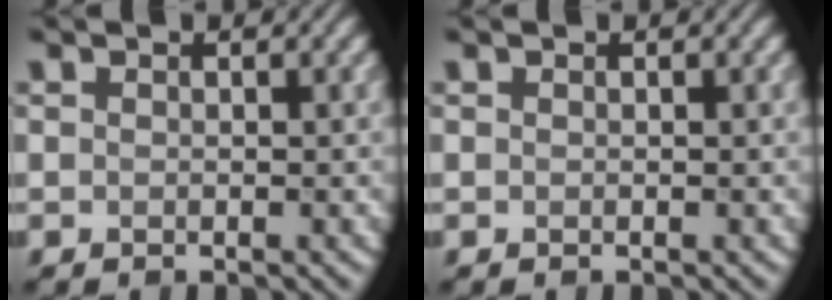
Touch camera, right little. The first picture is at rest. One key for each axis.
{"total": 0.0}